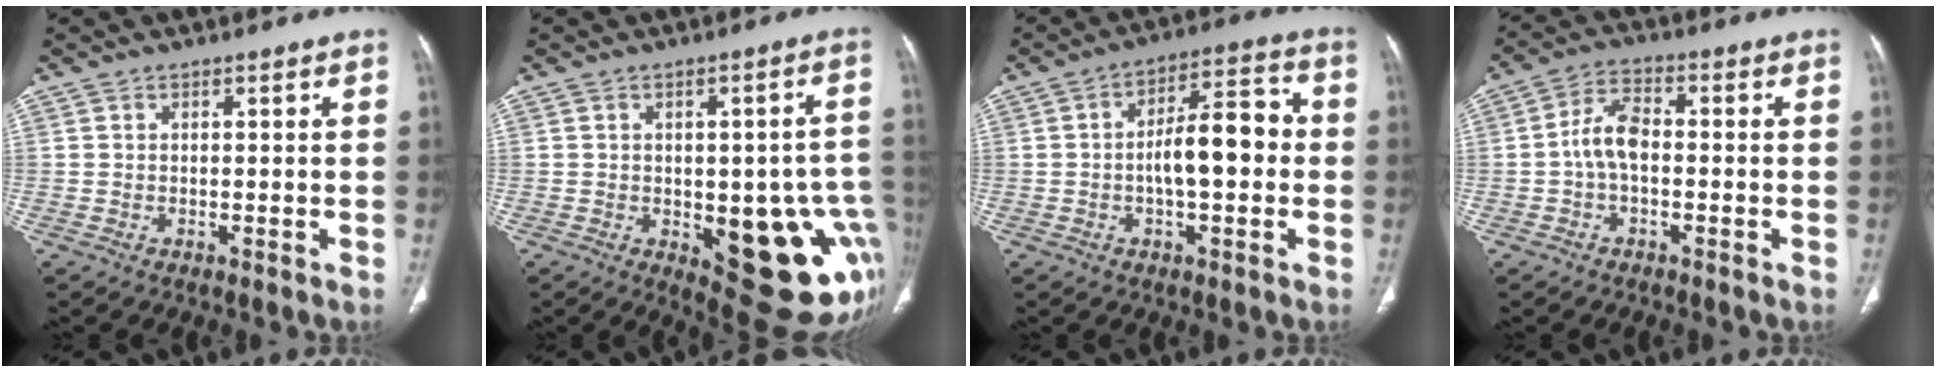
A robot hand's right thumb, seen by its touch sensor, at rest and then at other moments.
{"total": 19.4, "force": [-4.8, 8.0, 17.1], "torque": [-0.155, 0.012, -0.028]}
{"total": 11.7, "force": [-0.8, 4.9, 10.5], "torque": [-0.155, 0.034, -0.017]}
{"total": 6.0, "force": [-0.9, 3.3, 5.0], "torque": [-0.093, 0.021, -0.025]}